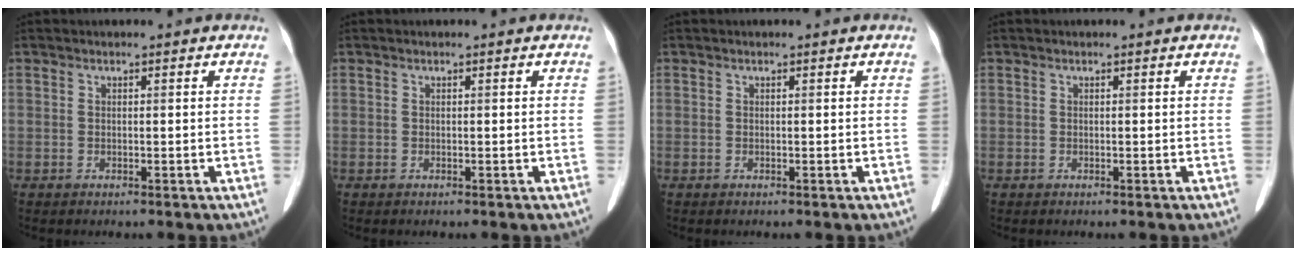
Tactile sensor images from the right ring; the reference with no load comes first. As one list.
[{"total": 0.0}, {"total": 0.0}, {"total": 0.0}]